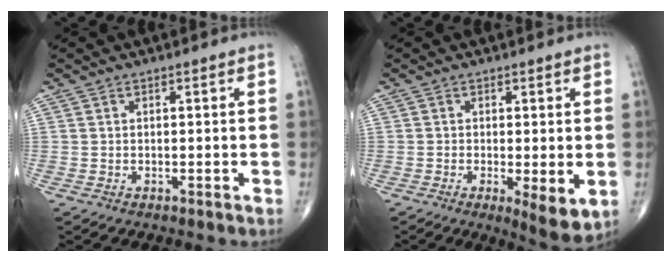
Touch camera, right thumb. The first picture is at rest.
{"total": 6.1, "force": [-1.3, 1.7, 5.7], "torque": [-0.088, -0.020, -0.022]}